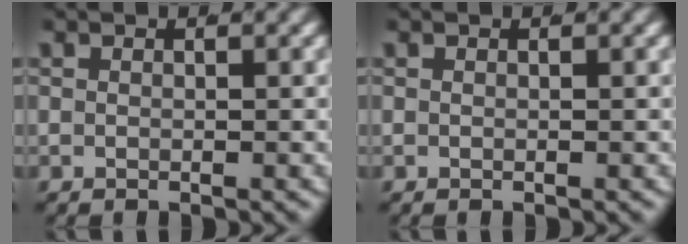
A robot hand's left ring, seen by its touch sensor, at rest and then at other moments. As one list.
[{"total": 0.0}]